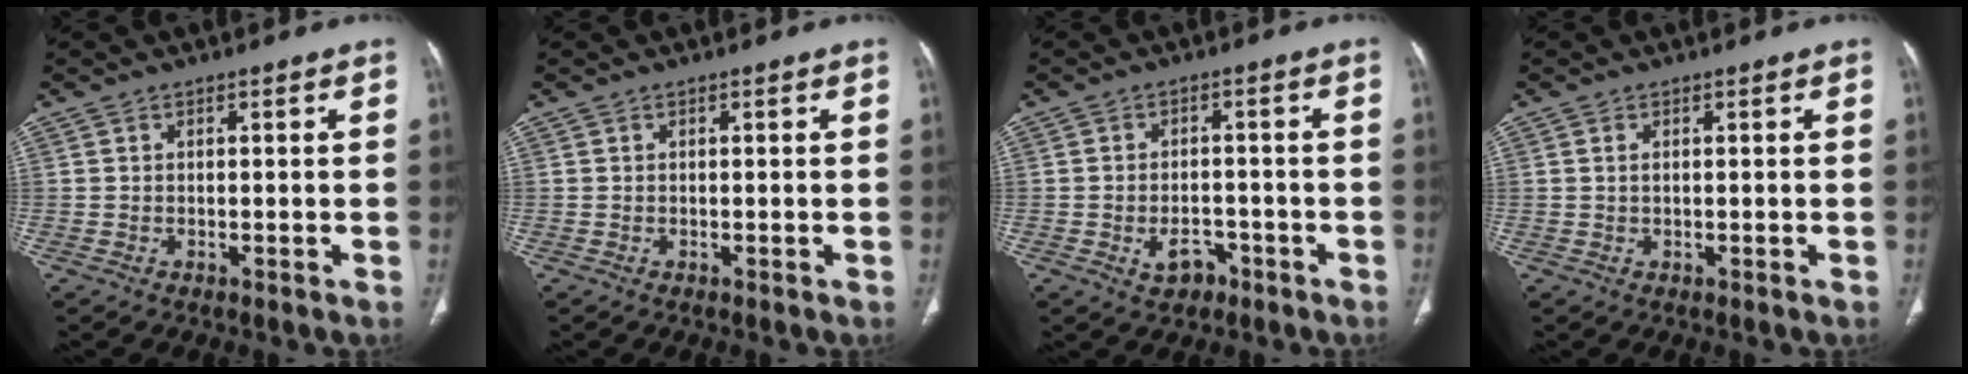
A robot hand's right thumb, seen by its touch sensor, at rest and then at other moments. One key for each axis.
{"total": 0.0}
{"total": 4.5, "fx": -2.2, "fy": 3.1, "fz": 2.4, "tx": -0.026, "ty": 0.020, "tz": -0.028}
{"total": 0.9, "fx": 0.2, "fy": 0.4, "fz": 0.7, "tx": -0.018, "ty": 0.001, "tz": 0.006}